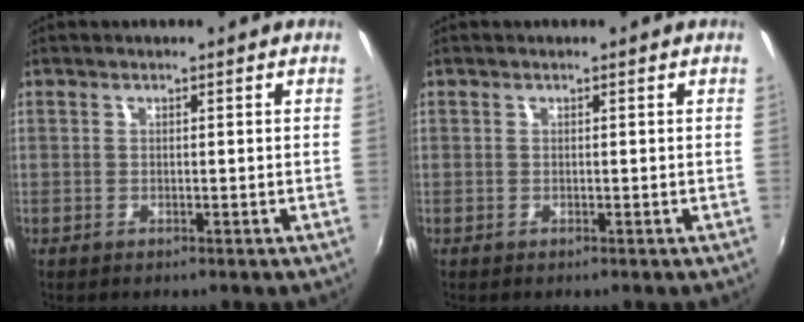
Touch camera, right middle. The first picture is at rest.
{"total": 0.0}